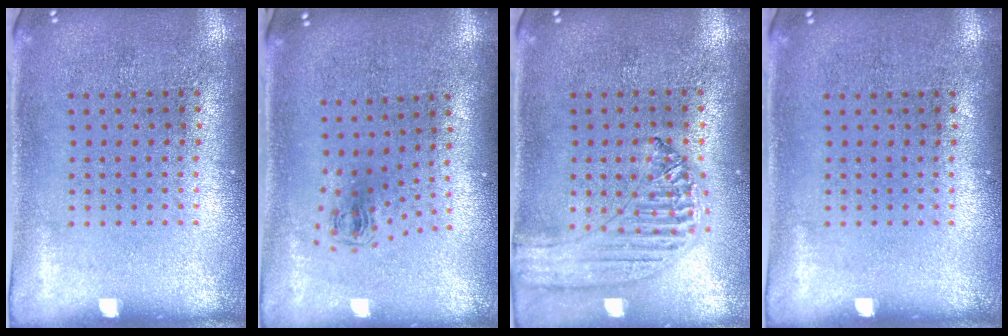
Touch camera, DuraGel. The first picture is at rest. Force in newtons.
{"total": 0.6, "press": 0.3, "slide": 0.6}
{"total": 1.2, "press": 1.2, "slide": 0.2}
{"total": 0.0}